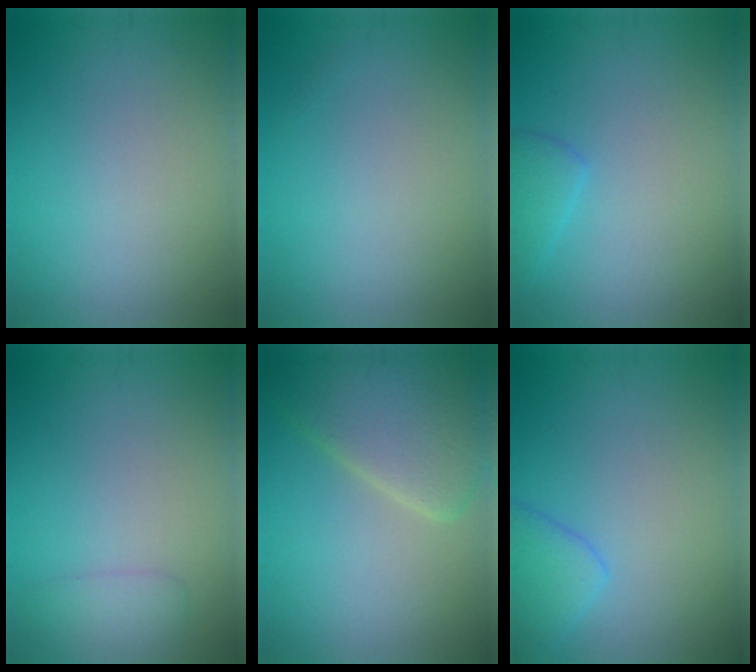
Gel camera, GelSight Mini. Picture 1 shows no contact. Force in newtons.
{"total": 0.0}
{"total": 1.7, "press": 1.7, "slide": 0.1}
{"total": 1.5, "press": 1.5, "slide": 0.2}
{"total": 6.4, "press": 6.4, "slide": 0.5}
{"total": 2.9, "press": 2.9, "slide": 0.2}